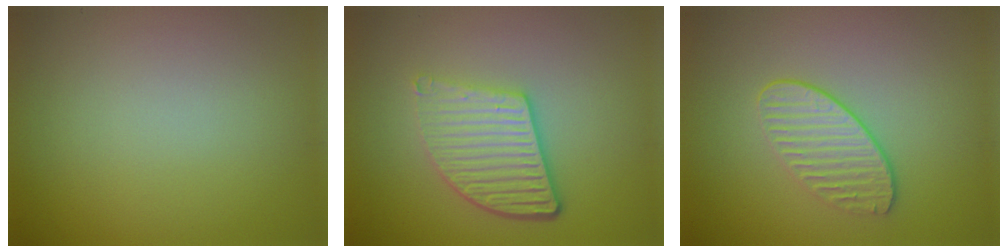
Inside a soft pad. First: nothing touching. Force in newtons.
{"total": 5.0, "press": 3.6, "slide": 3.5}
{"total": 2.2, "press": 1.8, "slide": 1.2}